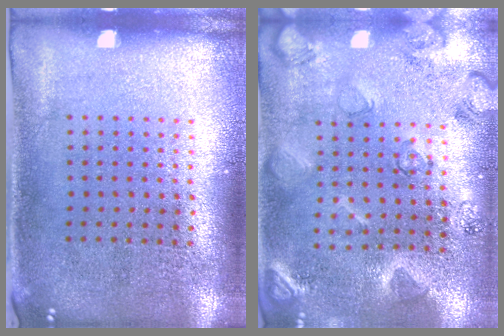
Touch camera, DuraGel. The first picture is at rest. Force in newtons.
{"total": 2.1, "press": 2.1, "slide": 0.4}